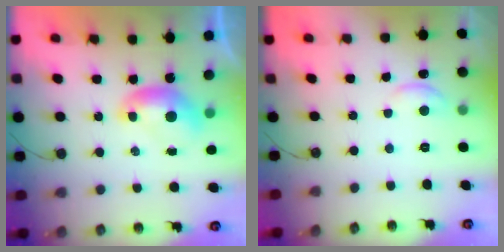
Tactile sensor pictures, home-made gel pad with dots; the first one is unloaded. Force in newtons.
{"total": 0.7, "press": 0.5, "slide": 0.4}